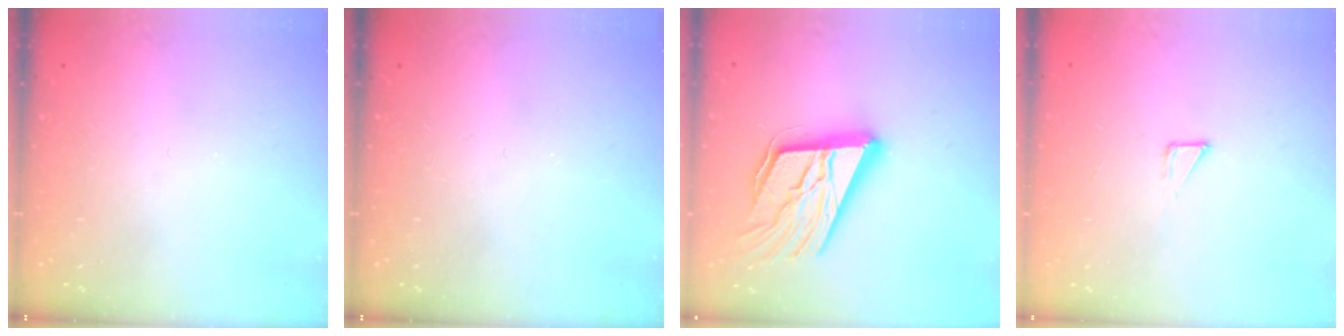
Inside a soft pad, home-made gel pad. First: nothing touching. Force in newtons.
{"total": 0.0}
{"total": 23.6, "press": 23.1, "slide": 4.9}
{"total": 3.7, "press": 3.7, "slide": 0.4}